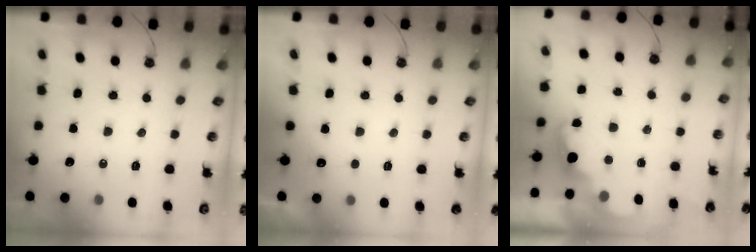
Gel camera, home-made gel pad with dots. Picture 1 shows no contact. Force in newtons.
{"total": 2.6, "press": 2.4, "slide": 1.0}
{"total": 2.4, "press": 2.3, "slide": 0.5}